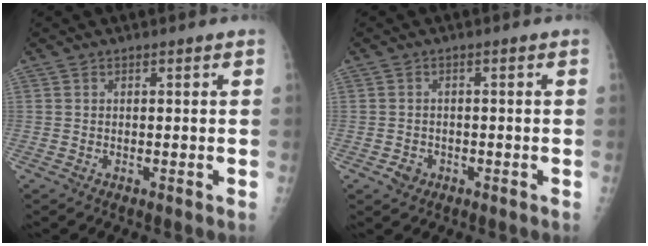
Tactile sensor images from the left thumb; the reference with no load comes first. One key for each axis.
{"total": 2.1, "fx": -1.1, "fy": 1.8, "fz": 0.6, "tx": -0.004, "ty": 0.009, "tz": -0.014}